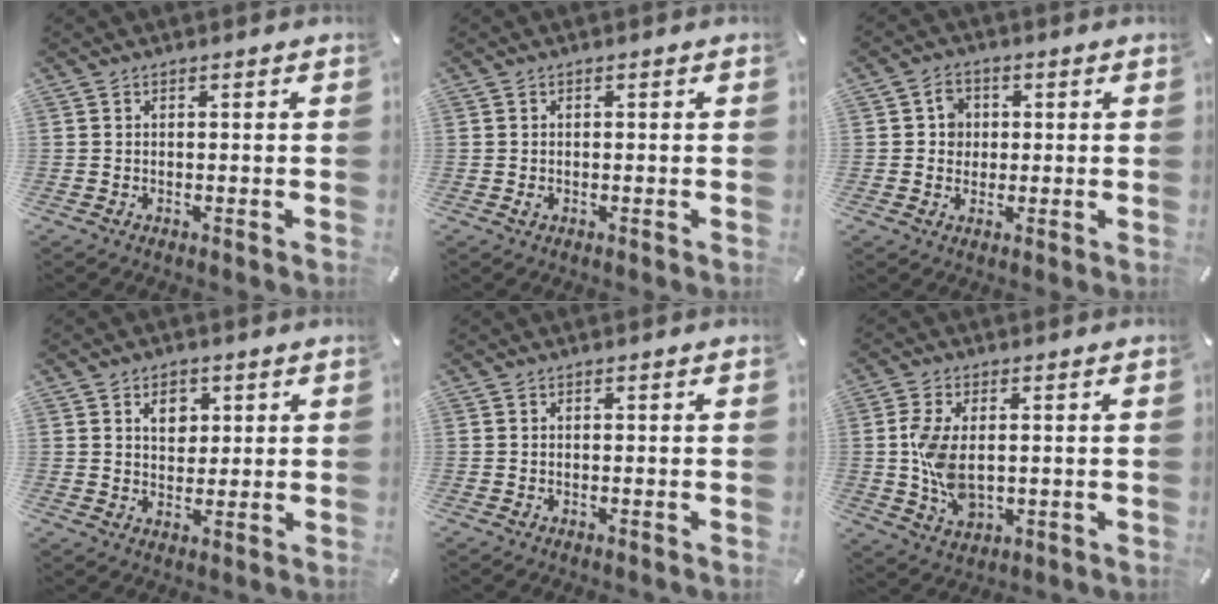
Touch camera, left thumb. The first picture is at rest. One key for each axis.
{"total": 0.8, "fx": -0.2, "fy": 0.6, "fz": 0.5, "tx": -0.010, "ty": 0.000, "tz": -0.004}
{"total": 4.6, "fx": 0.6, "fy": 4.3, "fz": 1.6, "tx": -0.023, "ty": 0.006, "tz": 0.005}
{"total": 5.3, "fx": 2.1, "fy": 4.2, "fz": 2.6, "tx": -0.024, "ty": -0.007, "tz": 0.028}
{"total": 0.0}
{"total": 9.5, "fx": 0.2, "fy": 5.8, "fz": 7.4, "tx": -0.167, "ty": -0.002, "tz": 0.001}